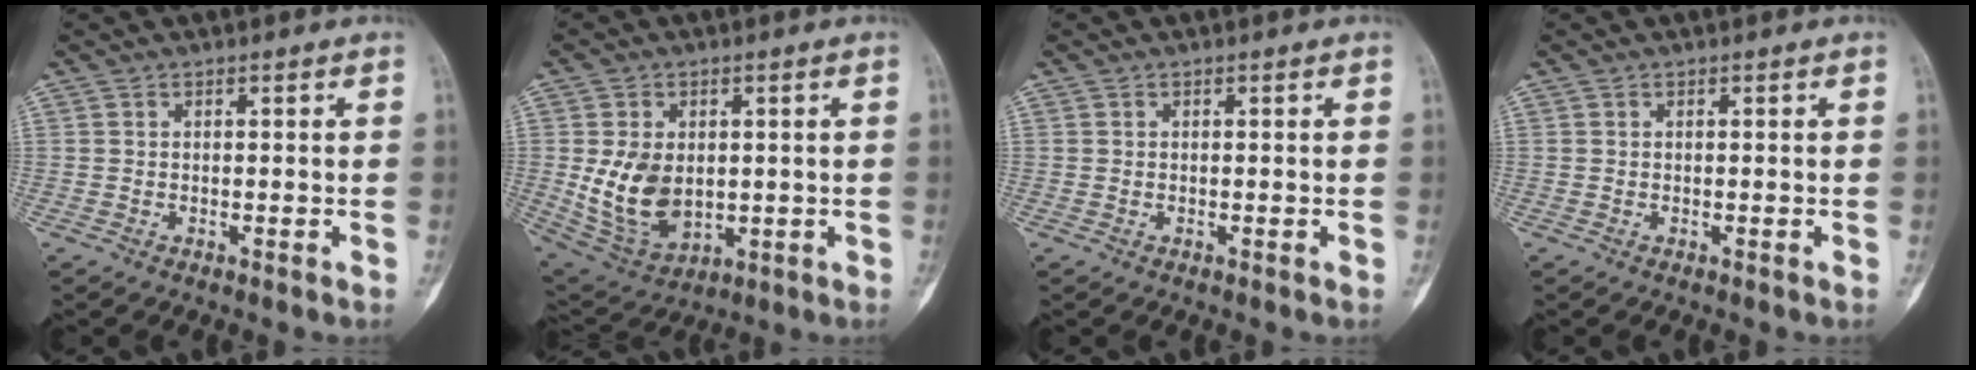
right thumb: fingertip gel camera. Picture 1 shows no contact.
{"total": 12.0, "force": [0.4, 8.2, 8.7], "torque": [-0.140, -0.010, 0.032]}
{"total": 0.0}
{"total": 0.0}